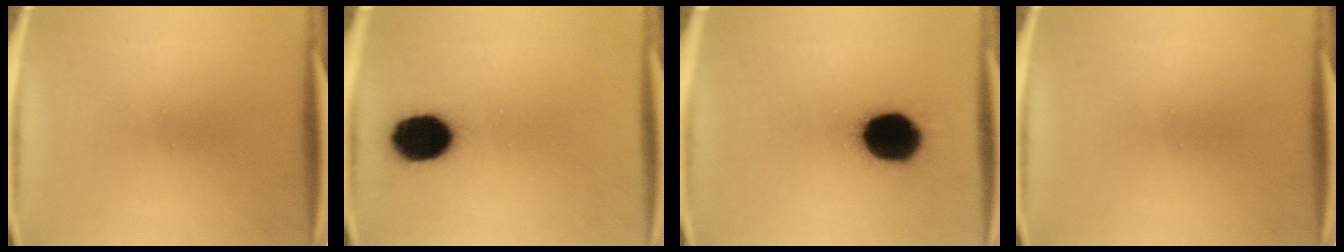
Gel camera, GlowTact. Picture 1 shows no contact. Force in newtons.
{"total": 13.0}
{"total": 17.8}
{"total": 0.0}